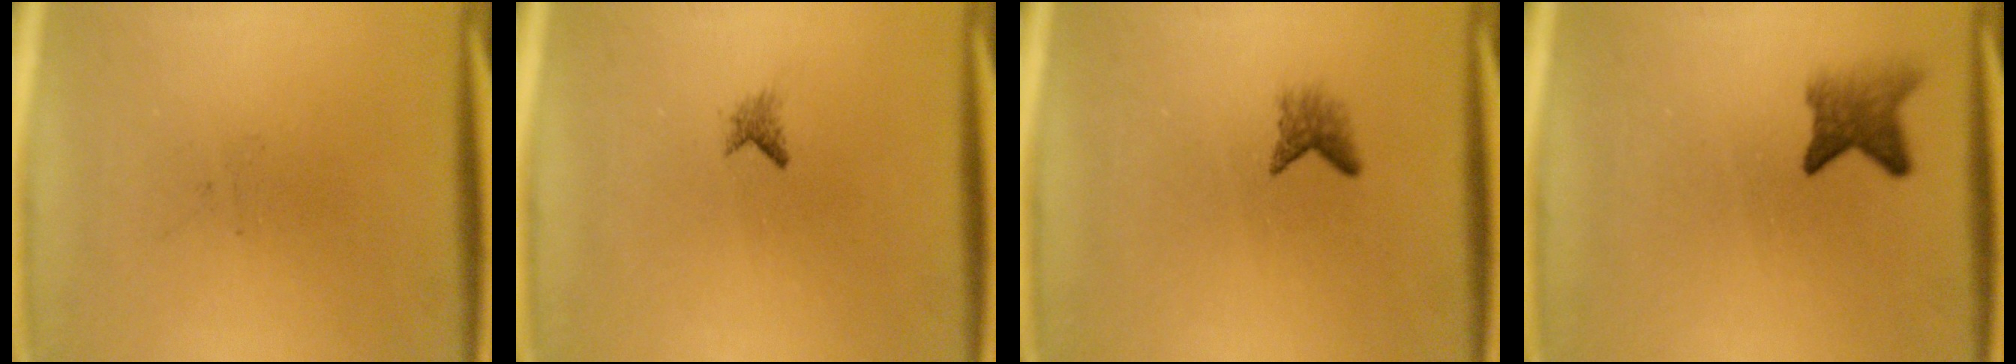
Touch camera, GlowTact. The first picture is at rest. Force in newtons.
{"total": 0.9}
{"total": 1.6}
{"total": 3.2}